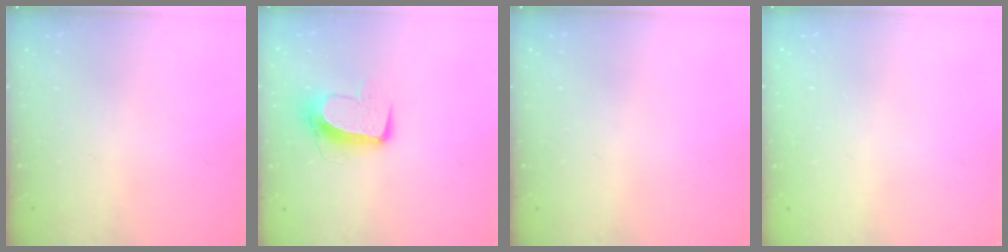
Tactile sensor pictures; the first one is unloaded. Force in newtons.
{"total": 10.0, "press": 9.9, "slide": 0.9}
{"total": 0.0}
{"total": 0.0}